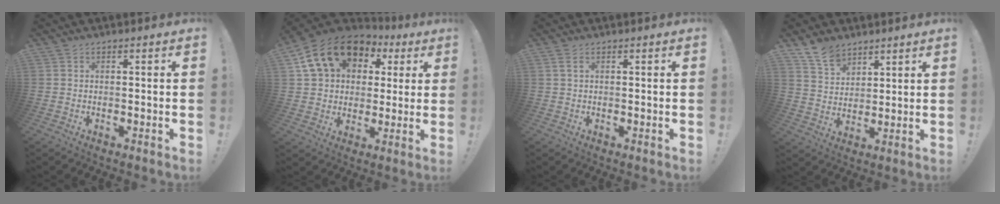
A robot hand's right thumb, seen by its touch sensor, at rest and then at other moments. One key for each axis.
{"total": 18.2, "fx": 7.6, "fy": 13.5, "fz": 9.6, "tx": -0.155, "ty": -0.020, "tz": 0.151}
{"total": 1.9, "fx": 0.8, "fy": 0.7, "fz": 1.6, "tx": -0.036, "ty": 0.005, "tz": 0.015}
{"total": 9.1, "fx": 7.3, "fy": 4.9, "fz": 2.5, "tx": -0.042, "ty": -0.050, "tz": 0.141}